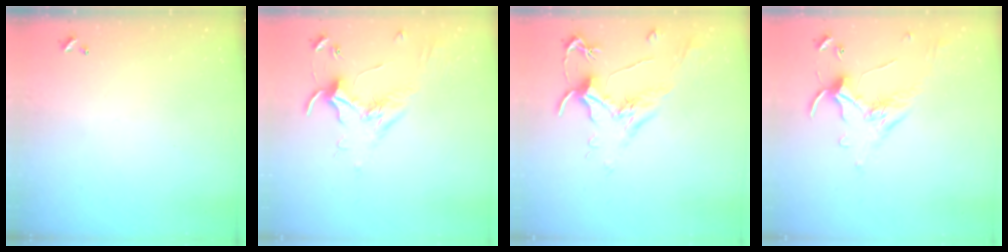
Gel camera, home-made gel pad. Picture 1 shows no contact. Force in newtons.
{"total": 1.8, "press": 1.8, "slide": 0.4}
{"total": 1.8, "press": 1.7, "slide": 0.8}
{"total": 1.2, "press": 0.9, "slide": 0.9}